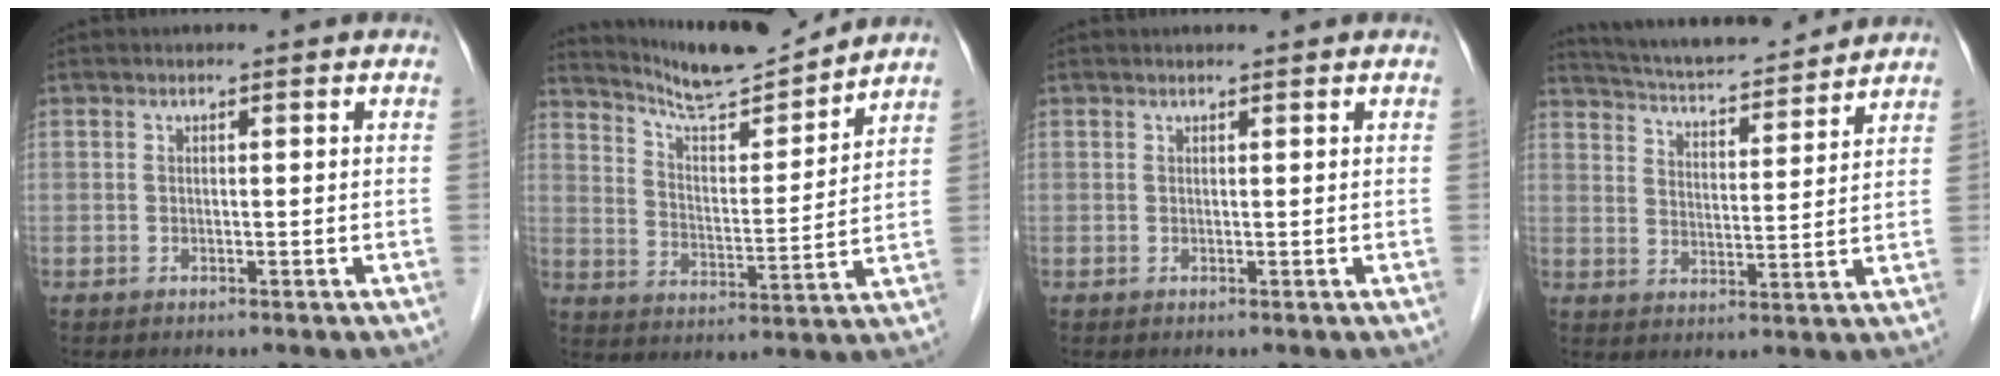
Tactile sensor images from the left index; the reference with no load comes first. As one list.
[{"total": 12.6, "force": [12.1, 0.0, 3.4], "torque": [-0.066, 0.001, 0.202]}, {"total": 1.3, "force": [1.2, 0.0, 0.5], "torque": [-0.006, 0.013, 0.021]}, {"total": 15.0, "force": [14.0, 1.8, 5.0], "torque": [-0.088, 0.017, 0.215]}]